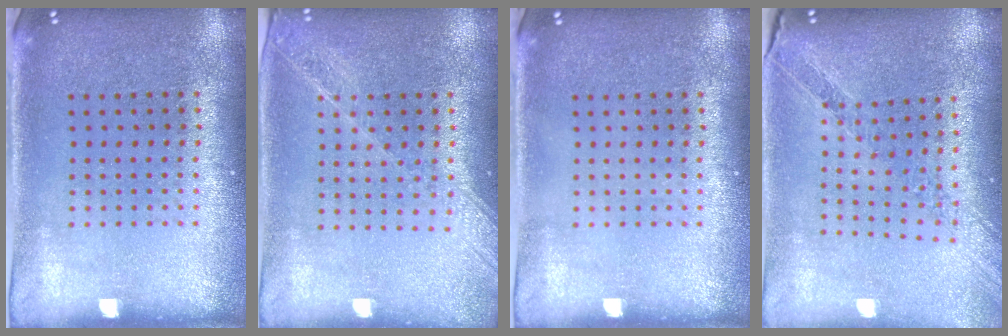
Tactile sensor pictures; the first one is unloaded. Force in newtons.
{"total": 1.6, "press": 1.4, "slide": 0.8}
{"total": 0.0}
{"total": 1.1, "press": 1.1, "slide": 0.0}